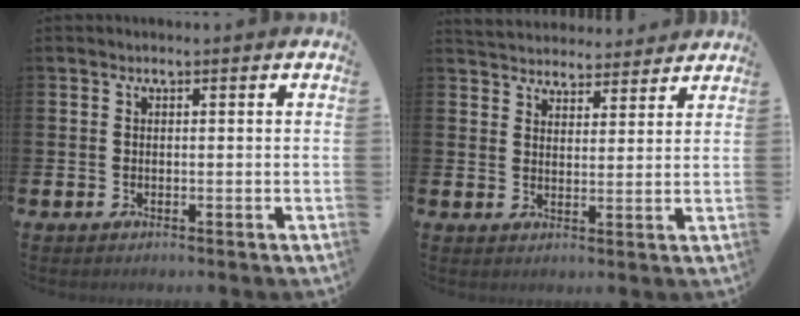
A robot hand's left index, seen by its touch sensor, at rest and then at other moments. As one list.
[{"total": 4.5, "force": [4.3, 1.1, -0.3], "torque": [-0.011, -0.025, 0.079]}]